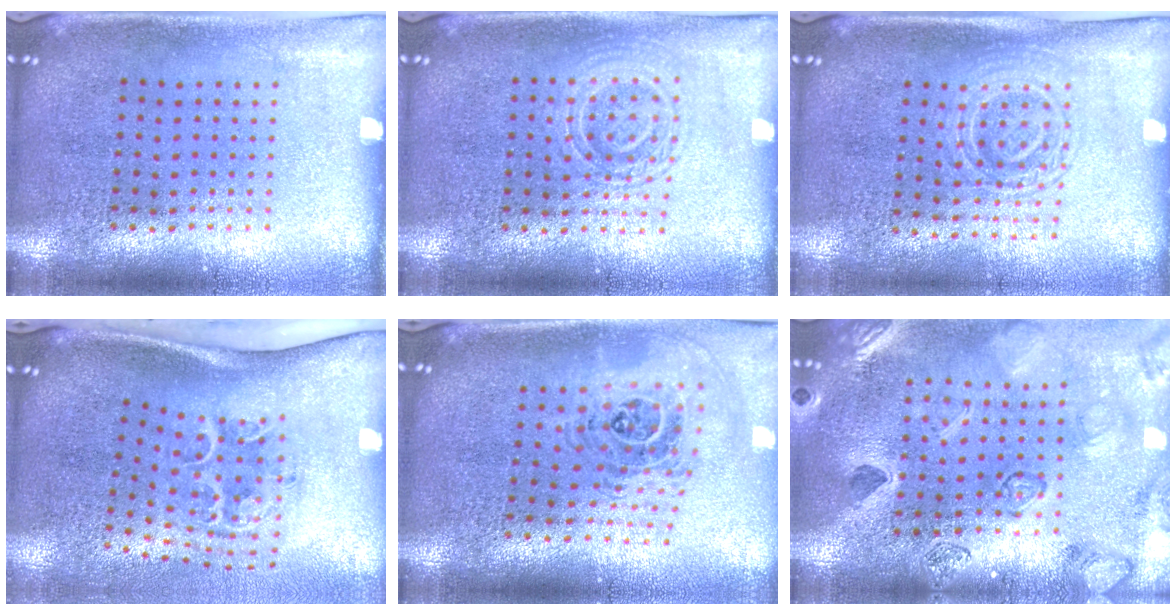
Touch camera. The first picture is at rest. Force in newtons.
{"total": 1.3, "press": 1.2, "slide": 0.4}
{"total": 1.5, "press": 1.4, "slide": 0.6}
{"total": 2.2, "press": 1.4, "slide": 1.7}
{"total": 1.3, "press": 1.2, "slide": 0.6}
{"total": 2.4, "press": 2.4, "slide": 0.4}